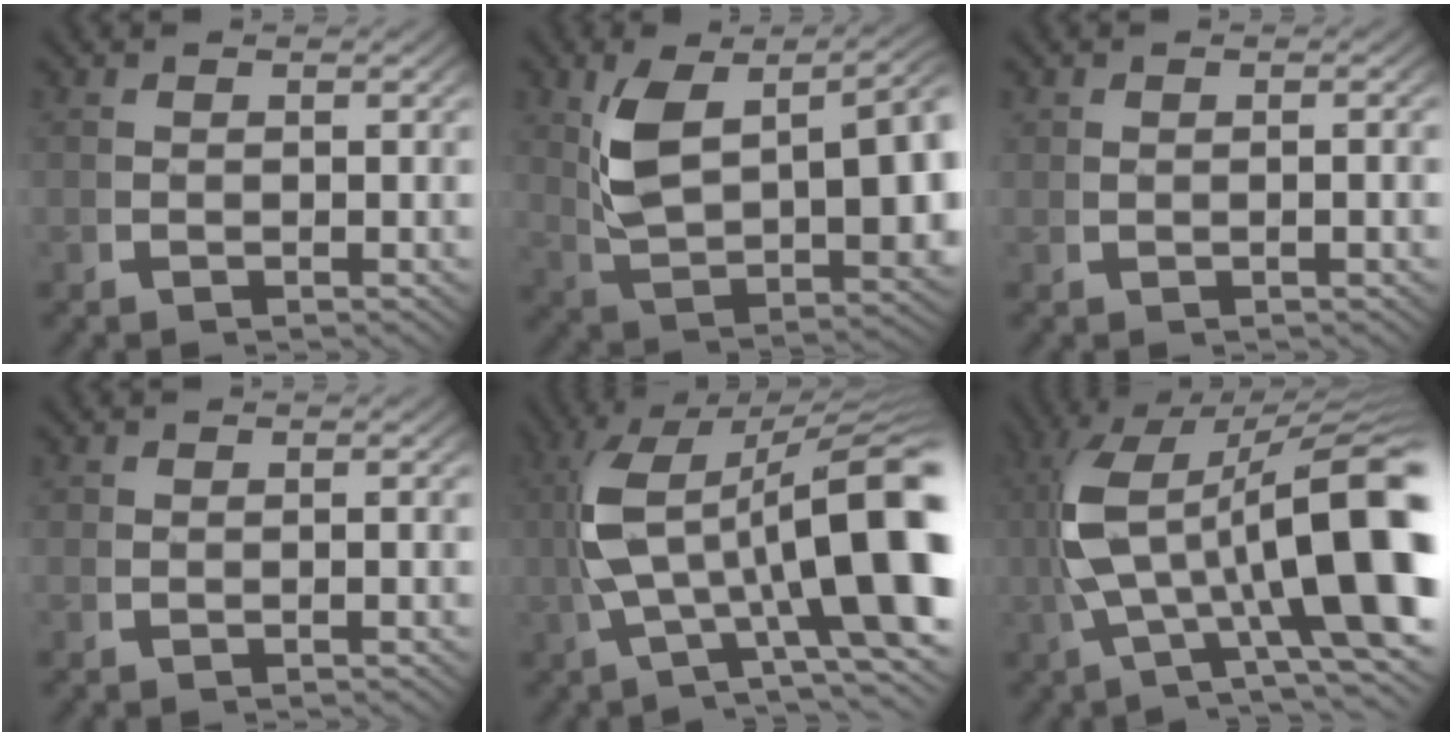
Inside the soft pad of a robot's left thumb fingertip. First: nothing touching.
{"total": 12.5, "force": [1.3, 7.0, 10.2], "torque": [-0.206, -0.026, 0.043]}
{"total": 0.8, "force": [0.2, 0.3, 0.6], "torque": [-0.017, -0.002, 0.007]}
{"total": 0.7, "force": [0.0, 0.5, 0.5], "torque": [-0.016, -0.004, 0.001]}
{"total": 15.6, "force": [0.2, 7.0, 13.9], "torque": [-0.243, -0.006, 0.007]}
{"total": 17.1, "force": [0.1, 7.8, 15.3], "torque": [-0.260, -0.006, 0.008]}